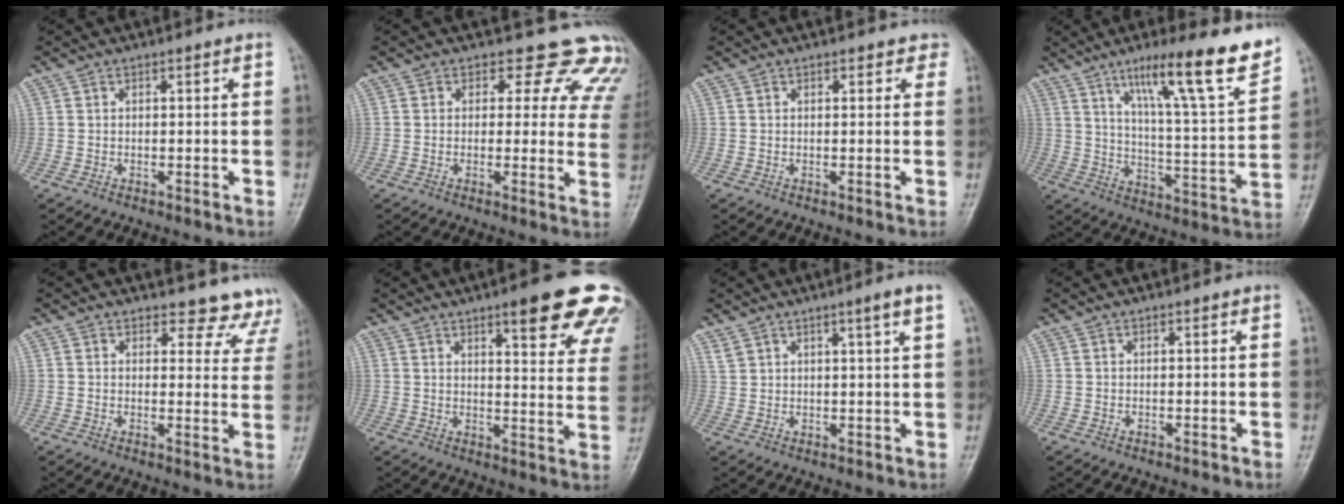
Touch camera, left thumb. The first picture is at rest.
{"total": 12.2, "force": [10.1, 6.2, 2.6], "torque": [0.031, -0.048, 0.081]}
{"total": 1.8, "force": [1.2, 1.2, 0.8], "torque": [0.014, -0.001, 0.006]}
{"total": 18.5, "force": [12.0, 1.9, 14.0], "torque": [-0.194, -0.060, 0.188]}
{"total": 9.5, "force": [8.7, 3.8, 0.0], "torque": [0.056, -0.054, 0.066]}
{"total": 18.2, "force": [11.9, 4.1, 13.2], "torque": [-0.130, -0.046, 0.140]}
{"total": 4.5, "force": [3.1, 0.0, 3.3], "torque": [-0.053, -0.018, 0.056]}
{"total": 0.0}